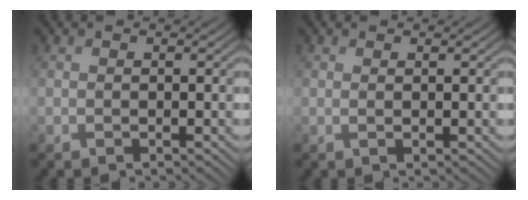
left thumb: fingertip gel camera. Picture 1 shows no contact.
{"total": 0.7, "force": [0.5, 0.0, 0.5], "torque": [-0.012, 0.002, 0.008]}